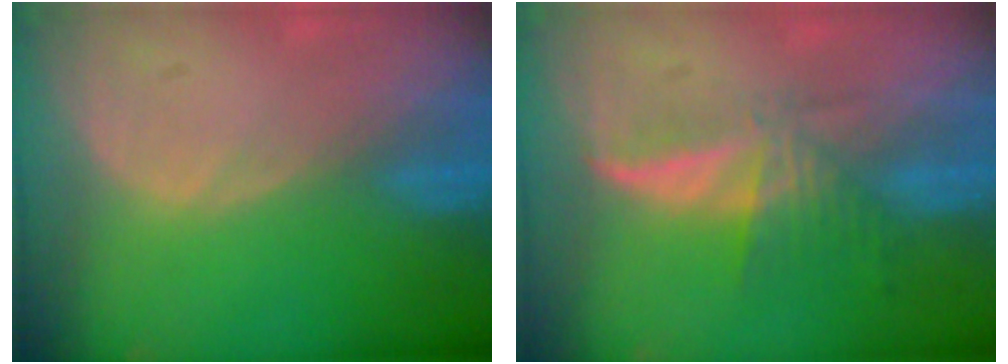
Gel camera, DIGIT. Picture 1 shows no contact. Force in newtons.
{"total": 6.0, "press": 5.3, "slide": 2.8}